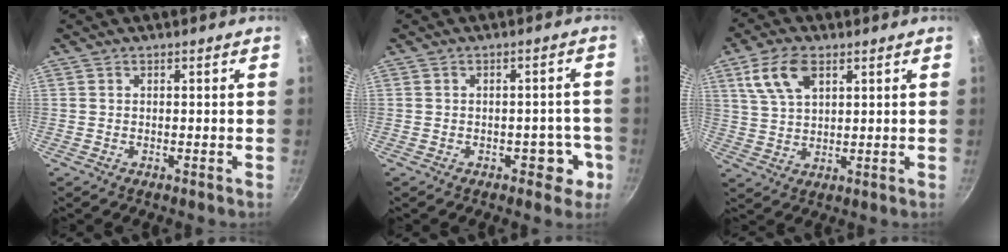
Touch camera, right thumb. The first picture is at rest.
{"total": 4.8, "force": [-2.0, 3.2, 2.9], "torque": [-0.004, 0.024, -0.019]}
{"total": 9.1, "force": [4.2, 5.0, 6.3], "torque": [-0.114, -0.003, 0.083]}